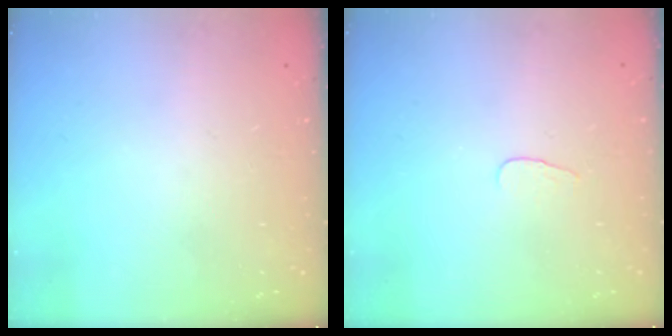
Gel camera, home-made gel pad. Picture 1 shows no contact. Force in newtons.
{"total": 2.8, "press": 2.8, "slide": 0.3}